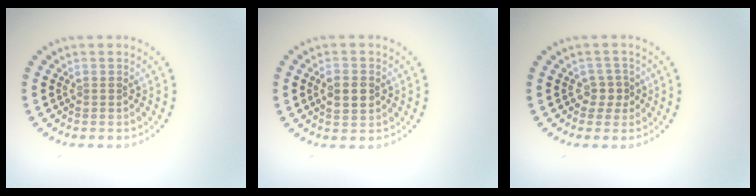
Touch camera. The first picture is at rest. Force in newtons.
{"total": 2.4, "press": 2.4, "slide": 0.1}
{"total": 1.6, "press": 1.4, "slide": 0.9}